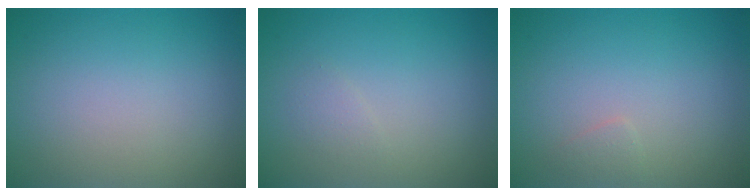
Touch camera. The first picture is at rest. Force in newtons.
{"total": 0.8, "press": 0.8, "slide": 0.1}
{"total": 0.7, "press": 0.7, "slide": 0.0}